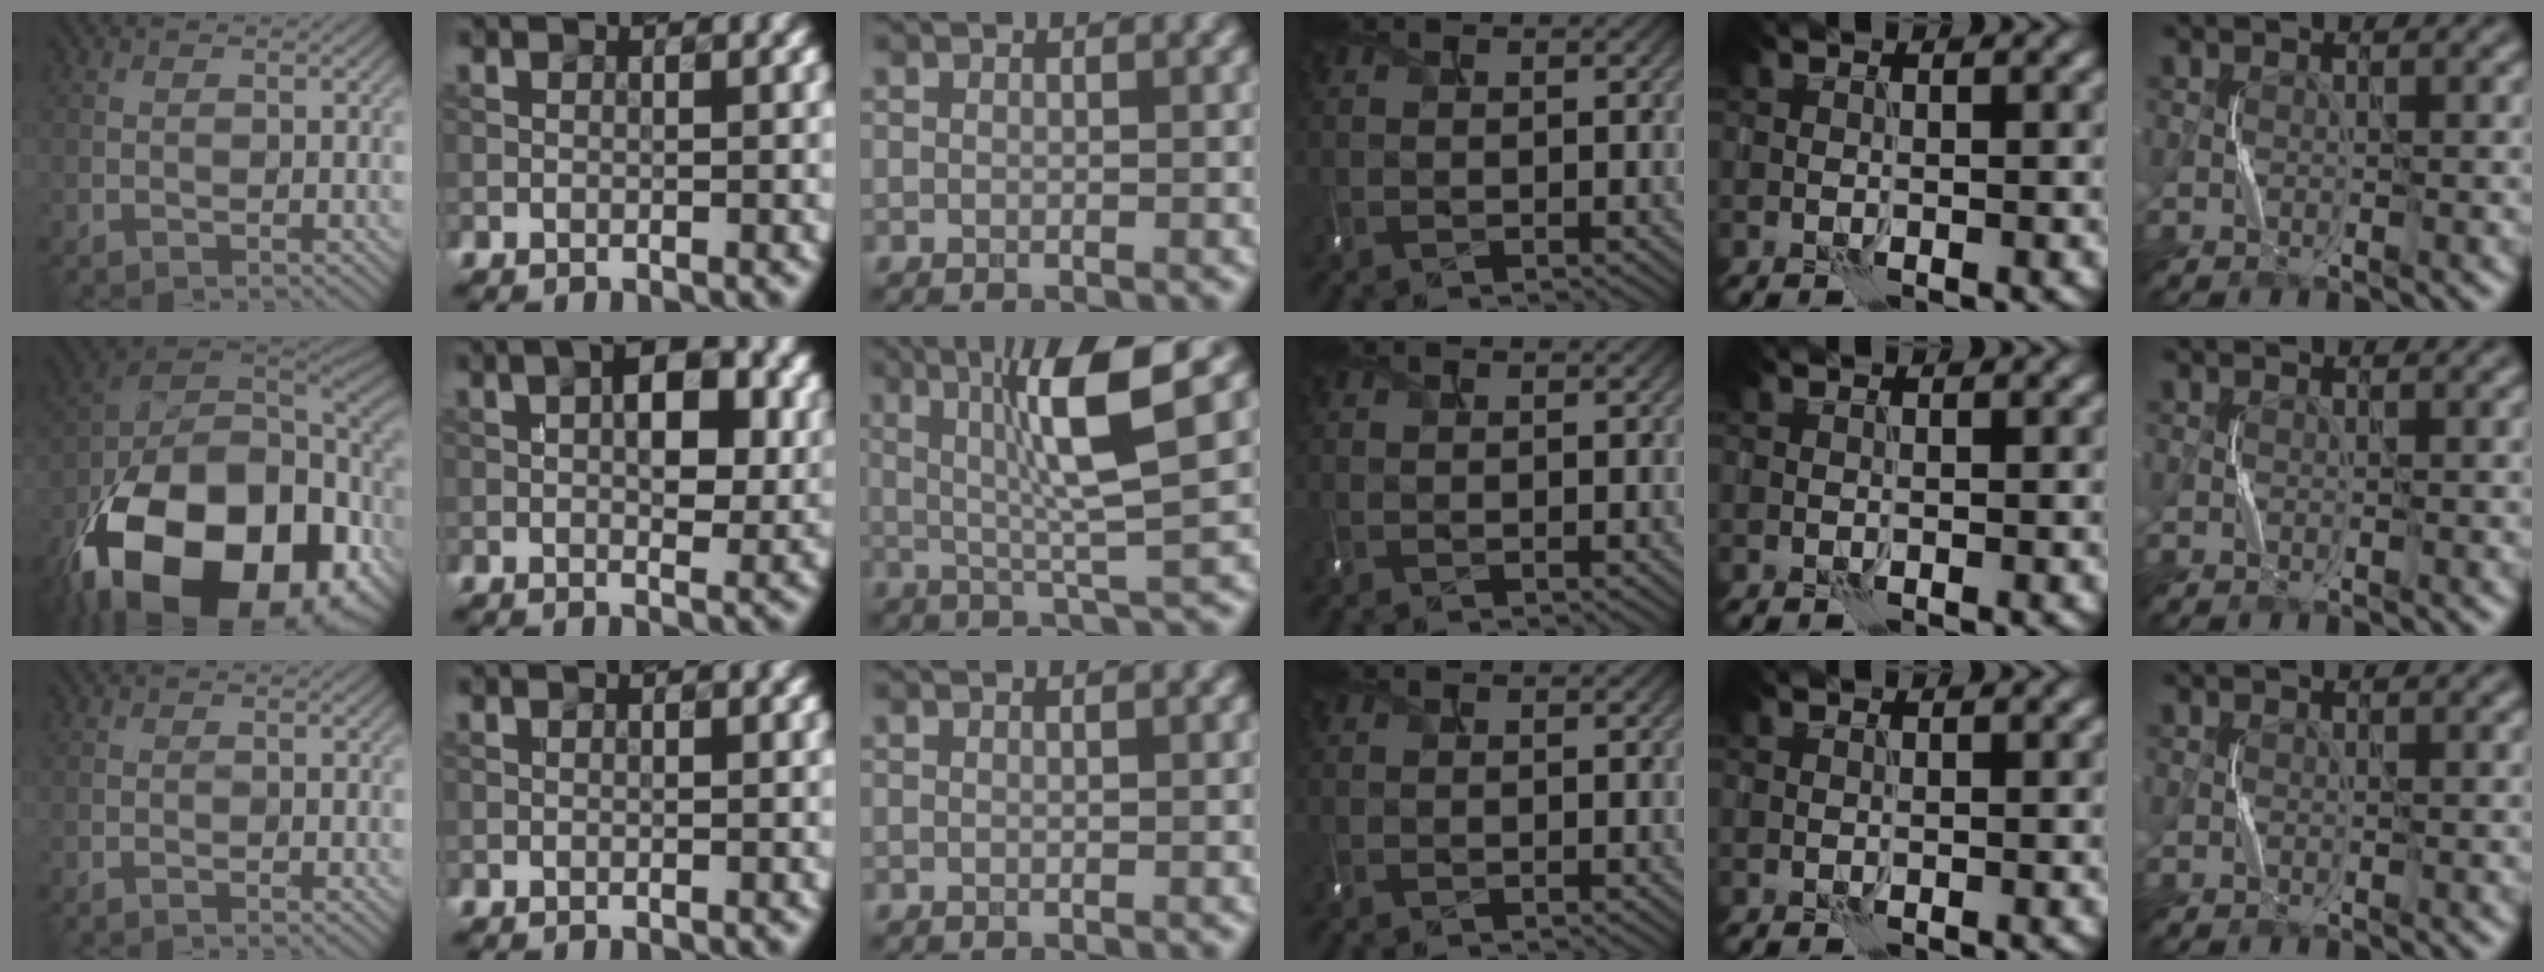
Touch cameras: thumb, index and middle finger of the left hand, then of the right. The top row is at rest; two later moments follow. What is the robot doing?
{"motion": "shake", "object": "tambourine"}